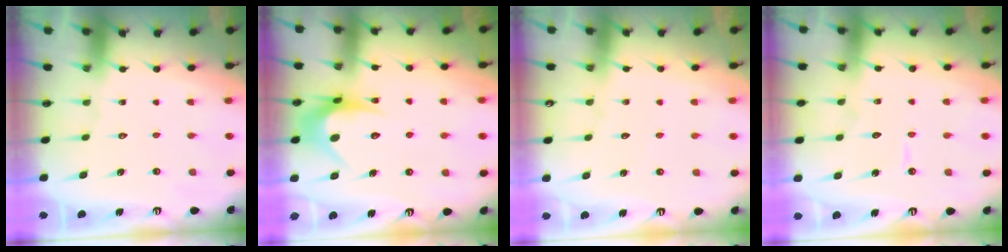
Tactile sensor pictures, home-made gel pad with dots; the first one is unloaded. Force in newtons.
{"total": 9.7, "press": 9.7, "slide": 0.4}
{"total": 2.4, "press": 2.4, "slide": 0.2}
{"total": 4.0, "press": 4.0, "slide": 0.2}